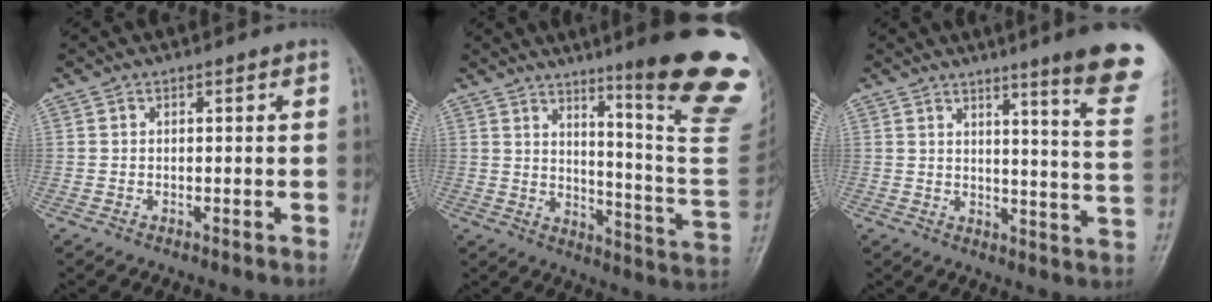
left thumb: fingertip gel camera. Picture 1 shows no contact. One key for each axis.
{"total": 23.7, "fx": 13.5, "fy": 2.7, "fz": 19.4, "tx": -0.213, "ty": -0.084, "tz": 0.187}
{"total": 15.9, "fx": 10.8, "fy": 0.4, "fz": 11.7, "tx": -0.126, "ty": -0.072, "tz": 0.123}